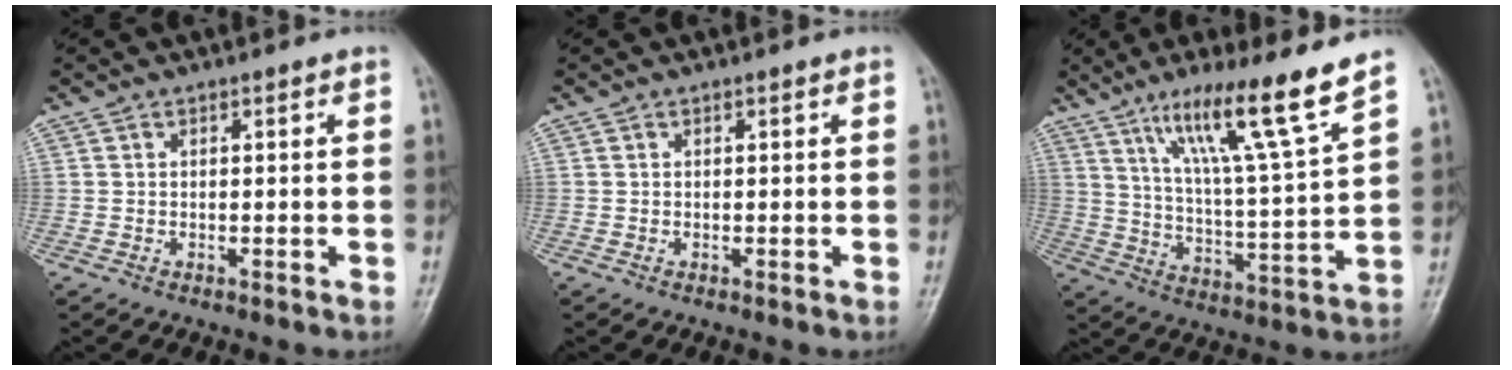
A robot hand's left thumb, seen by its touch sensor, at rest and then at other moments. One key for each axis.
{"total": 0.0}
{"total": 15.5, "fx": 10.2, "fy": 0.1, "fz": 11.7, "tx": -0.191, "ty": -0.055, "tz": 0.175}